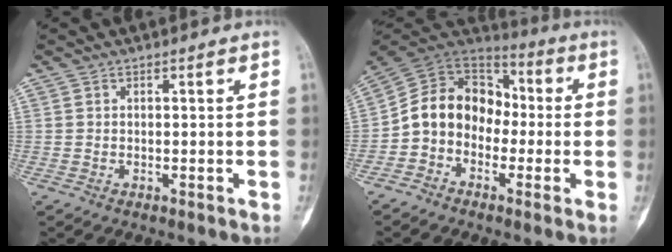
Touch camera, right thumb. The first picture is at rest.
{"total": 13.3, "force": [-2.2, 10.8, 7.4], "torque": [-0.102, 0.062, -0.054]}